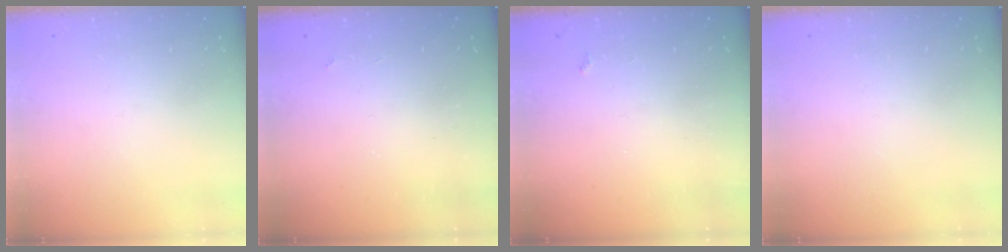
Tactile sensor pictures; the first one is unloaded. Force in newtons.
{"total": 2.5, "press": 2.5, "slide": 0.5}
{"total": 2.1, "press": 2.0, "slide": 0.4}
{"total": 0.0}